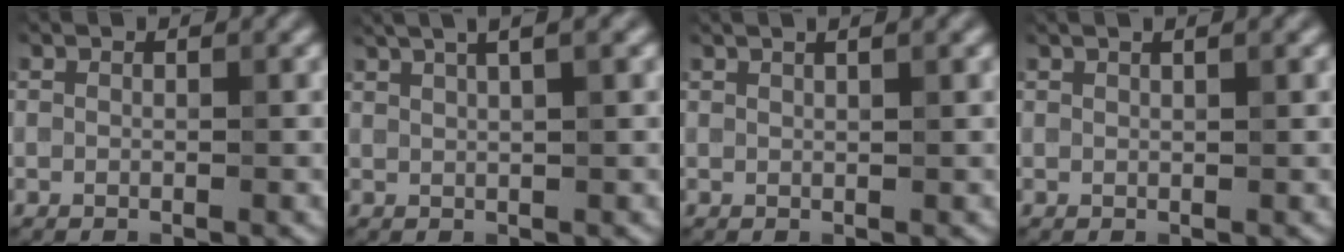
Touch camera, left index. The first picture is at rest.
{"total": 6.1, "force": [3.5, 2.4, 4.4], "torque": [-0.040, 0.041, 0.024]}
{"total": 3.2, "force": [1.9, 1.4, 2.2], "torque": [-0.007, 0.017, -0.001]}
{"total": 2.0, "force": [1.3, 0.7, 1.4], "torque": [-0.006, 0.000, 0.003]}